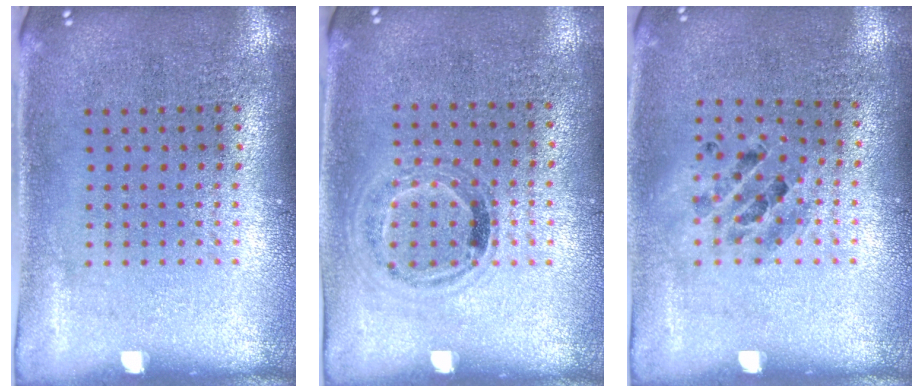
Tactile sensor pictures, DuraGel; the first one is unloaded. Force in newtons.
{"total": 1.1, "press": 0.9, "slide": 0.6}
{"total": 0.9, "press": 0.9, "slide": 0.2}